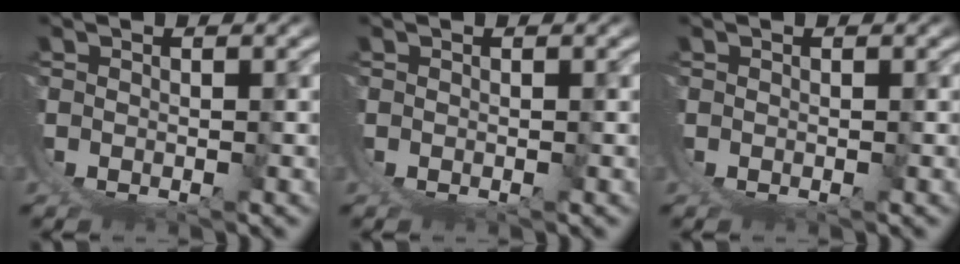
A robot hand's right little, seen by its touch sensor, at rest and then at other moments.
{"total": 0.0}
{"total": 0.0}